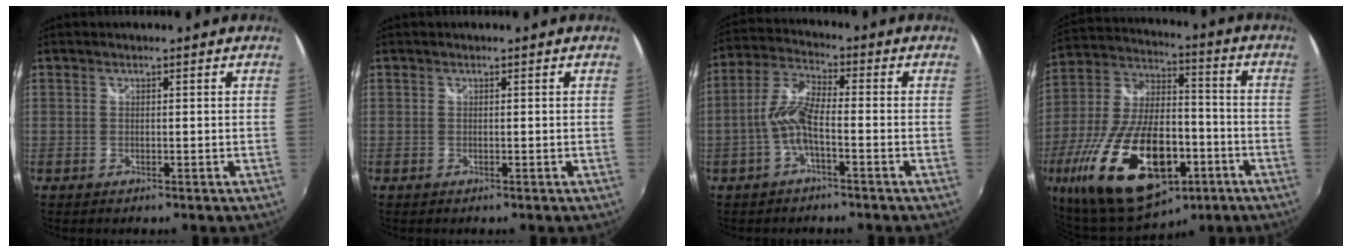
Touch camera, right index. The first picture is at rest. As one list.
[{"total": 0.0}, {"total": 6.9, "force": [-2.3, 1.9, 6.3], "torque": [-0.143, 0.012, -0.046]}, {"total": 27.5, "force": [-12.0, 13.9, 20.5], "torque": [-0.415, -0.027, -0.188]}]